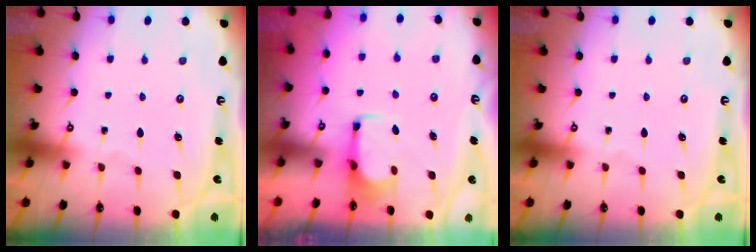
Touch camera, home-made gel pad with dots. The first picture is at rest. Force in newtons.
{"total": 2.5, "press": 2.3, "slide": 0.9}
{"total": 0.0}